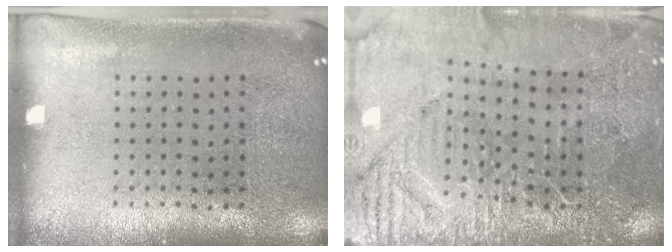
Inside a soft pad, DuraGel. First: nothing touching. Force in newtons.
{"total": 3.3, "press": 3.3, "slide": 0.3}